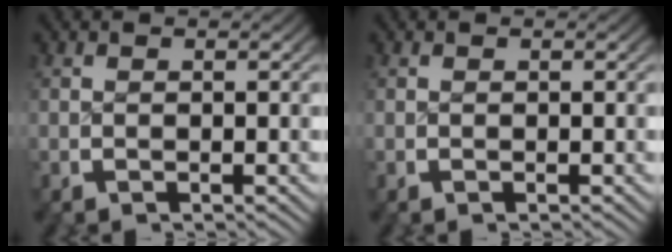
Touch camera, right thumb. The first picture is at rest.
{"total": 0.0}